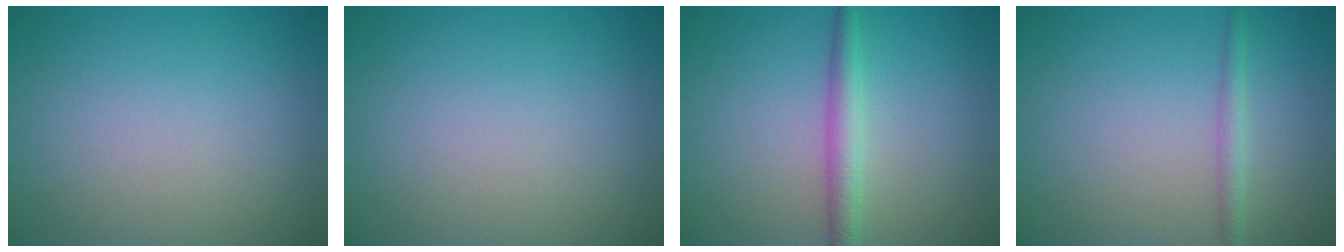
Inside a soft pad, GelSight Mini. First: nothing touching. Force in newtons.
{"total": 0.0}
{"total": 2.7, "press": 2.7, "slide": 0.1}
{"total": 1.6, "press": 1.6, "slide": 0.1}